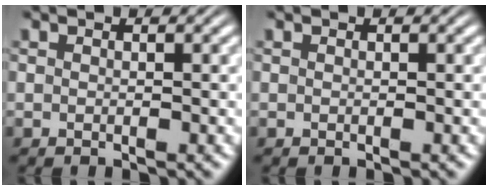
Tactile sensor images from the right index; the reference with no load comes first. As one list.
[{"total": 0.0}]